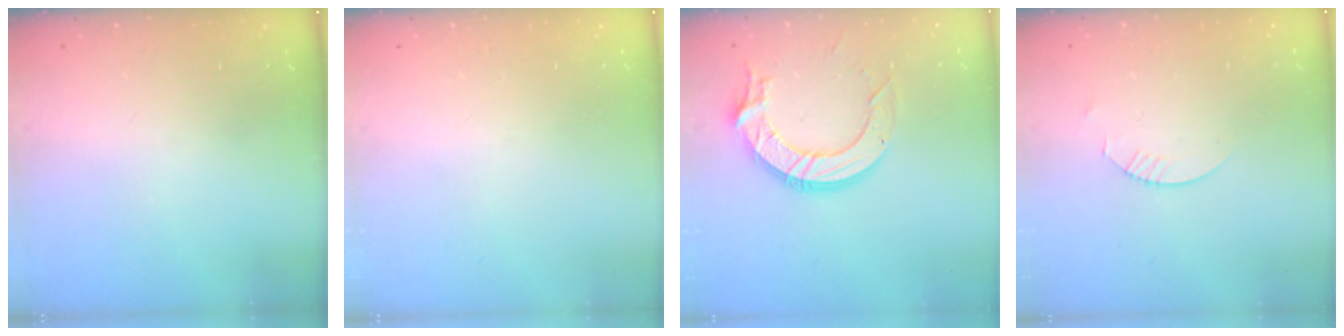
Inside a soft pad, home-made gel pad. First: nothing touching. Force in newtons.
{"total": 0.0}
{"total": 13.5, "press": 13.4, "slide": 1.6}
{"total": 1.8, "press": 1.8, "slide": 0.2}